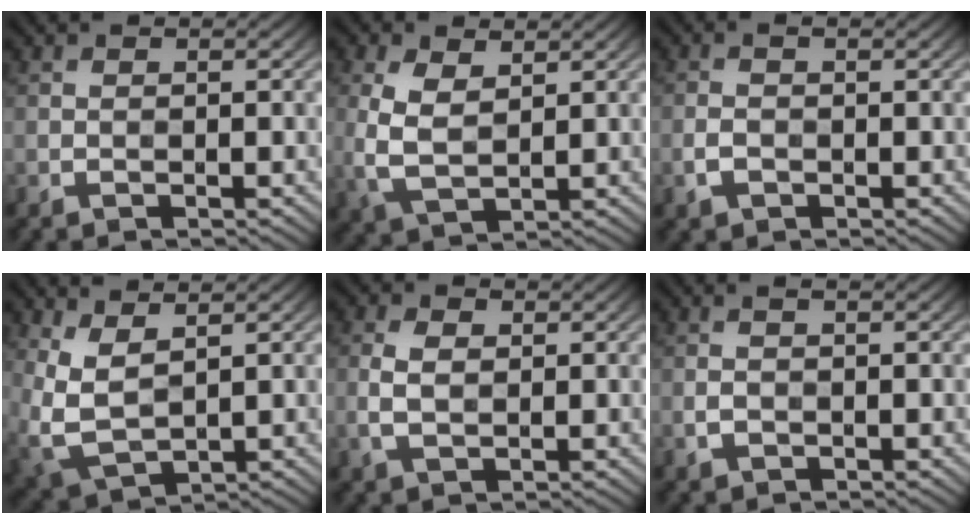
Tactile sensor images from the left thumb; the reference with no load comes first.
{"total": 5.7, "force": [1.5, 3.3, 4.5], "torque": [-0.119, 0.000, 0.031]}
{"total": 2.0, "force": [-0.7, 1.2, 1.4], "torque": [-0.034, -0.001, -0.014]}
{"total": 6.7, "force": [2.1, 3.5, 5.3], "torque": [-0.144, -0.008, 0.044]}
{"total": 3.5, "force": [0.4, 2.3, 2.6], "torque": [-0.066, 0.000, 0.005]}
{"total": 1.7, "force": [-0.2, 1.0, 1.3], "torque": [-0.033, 0.000, -0.003]}